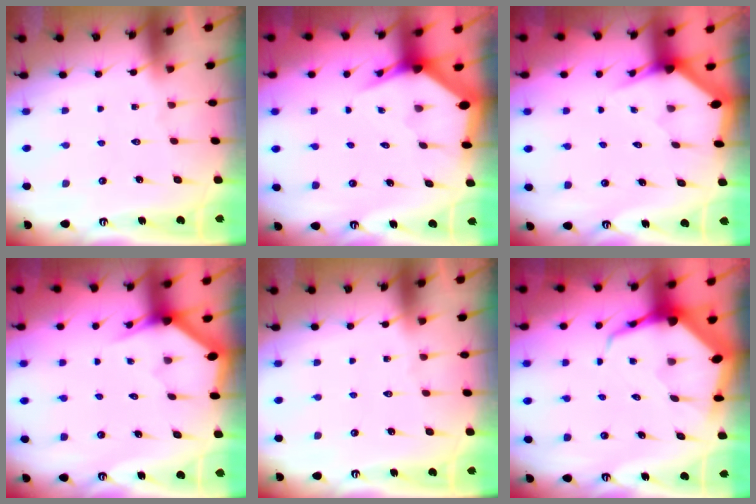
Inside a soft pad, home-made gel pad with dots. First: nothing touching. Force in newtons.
{"total": 3.7, "press": 3.7, "slide": 0.4}
{"total": 2.9, "press": 2.9, "slide": 0.1}
{"total": 3.1, "press": 3.1, "slide": 0.1}
{"total": 0.0}
{"total": 7.8, "press": 7.8, "slide": 0.8}